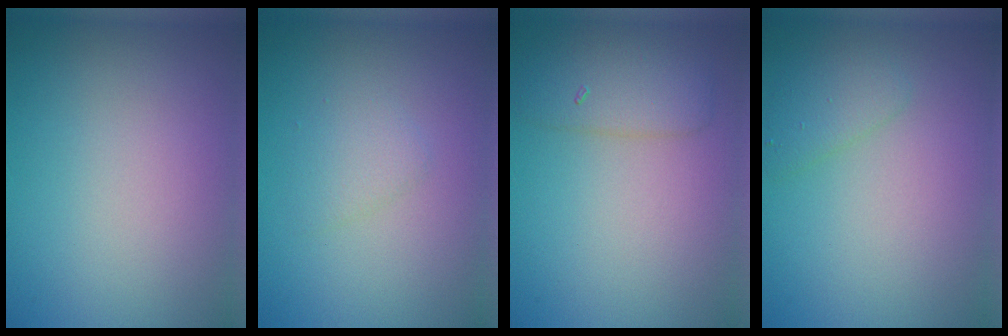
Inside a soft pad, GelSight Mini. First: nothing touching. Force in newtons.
{"total": 1.4, "press": 1.4, "slide": 0.0}
{"total": 3.0, "press": 3.0, "slide": 0.2}
{"total": 1.7, "press": 1.7, "slide": 0.1}